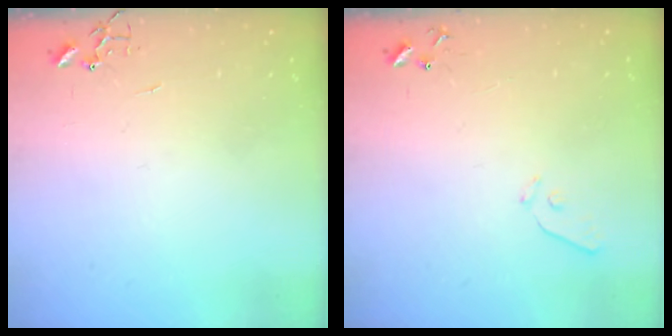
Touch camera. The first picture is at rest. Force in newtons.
{"total": 6.6, "press": 6.6, "slide": 0.7}